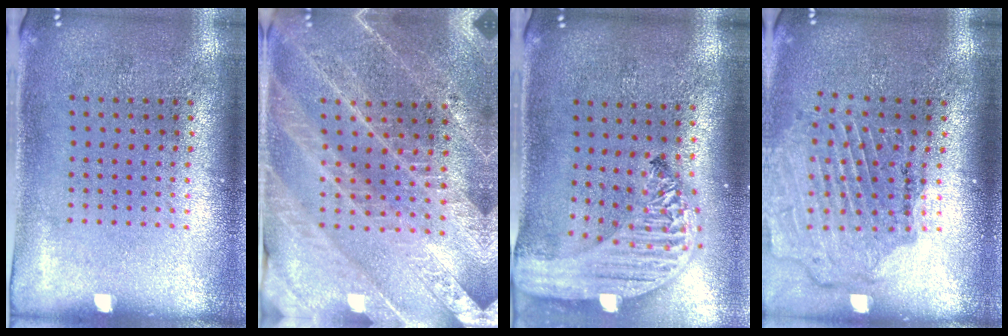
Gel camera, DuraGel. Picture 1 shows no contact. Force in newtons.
{"total": 3.6, "press": 3.3, "slide": 1.2}
{"total": 3.2, "press": 2.5, "slide": 1.9}
{"total": 1.6, "press": 1.6, "slide": 0.0}